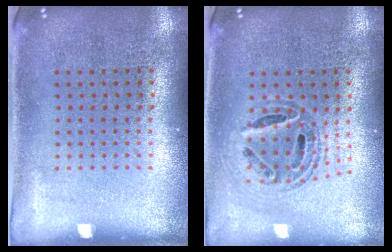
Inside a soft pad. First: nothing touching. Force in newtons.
{"total": 0.8, "press": 0.8, "slide": 0.1}